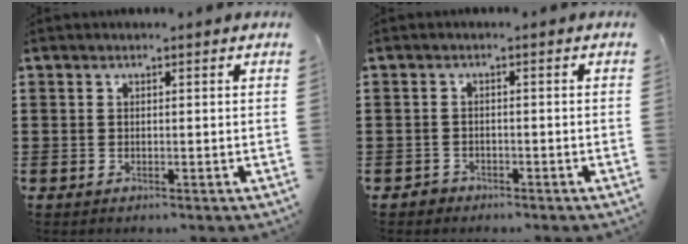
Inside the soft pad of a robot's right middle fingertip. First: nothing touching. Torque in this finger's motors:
{"motor_torque": [0.37, 0.25, 0.04, 0.01]}